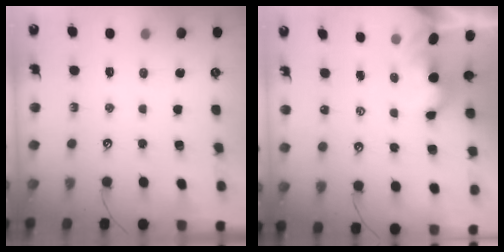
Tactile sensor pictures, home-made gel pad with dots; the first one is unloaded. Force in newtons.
{"total": 1.6, "press": 1.6, "slide": 0.2}